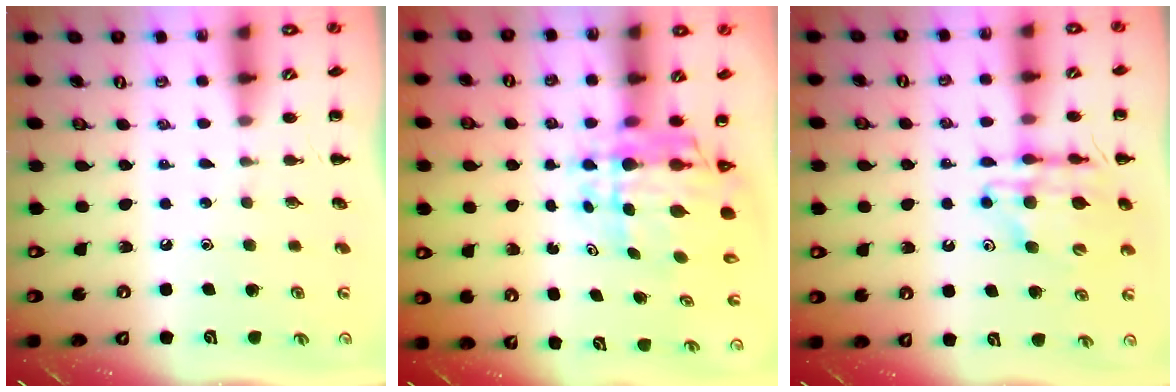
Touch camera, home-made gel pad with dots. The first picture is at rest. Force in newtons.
{"total": 8.4, "press": 8.0, "slide": 2.7}
{"total": 12.9, "press": 12.3, "slide": 3.8}